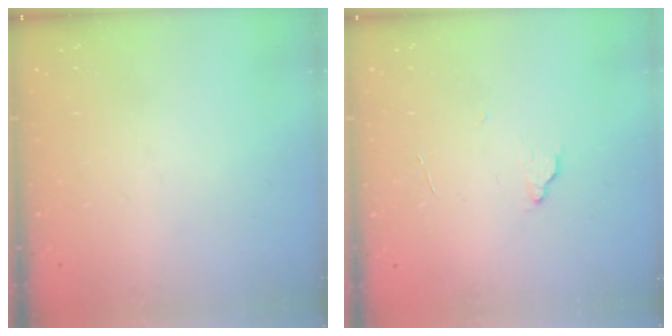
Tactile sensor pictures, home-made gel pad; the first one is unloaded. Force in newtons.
{"total": 3.8, "press": 3.7, "slide": 0.4}